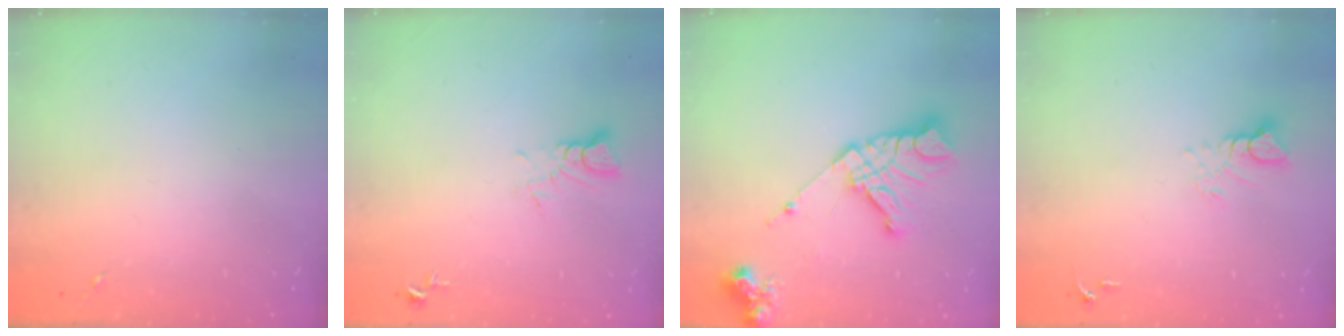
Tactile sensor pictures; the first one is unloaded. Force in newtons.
{"total": 3.5, "press": 3.5, "slide": 0.2}
{"total": 16.4, "press": 16.3, "slide": 1.9}
{"total": 5.3, "press": 5.3, "slide": 0.3}